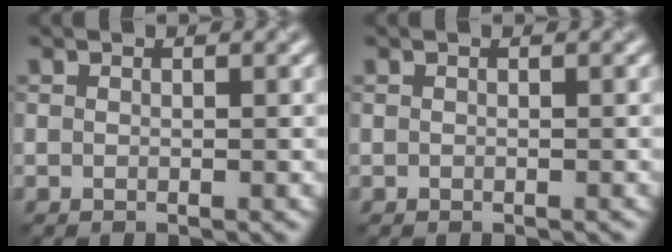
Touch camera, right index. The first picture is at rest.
{"total": 0.0}